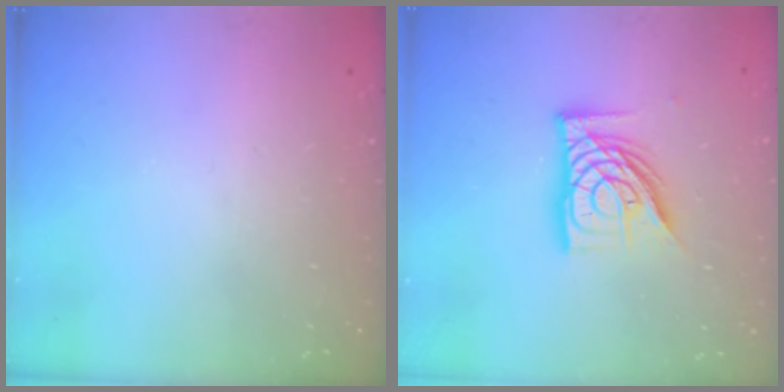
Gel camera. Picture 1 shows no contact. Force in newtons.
{"total": 14.0, "press": 14.0, "slide": 1.1}